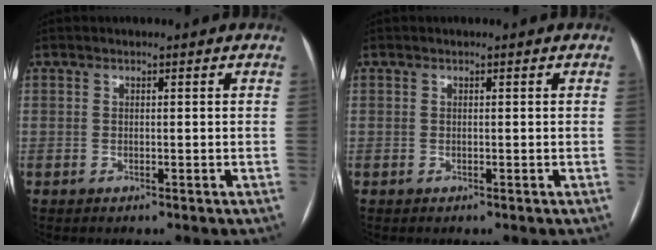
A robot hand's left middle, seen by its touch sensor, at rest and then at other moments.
{"total": 0.0}